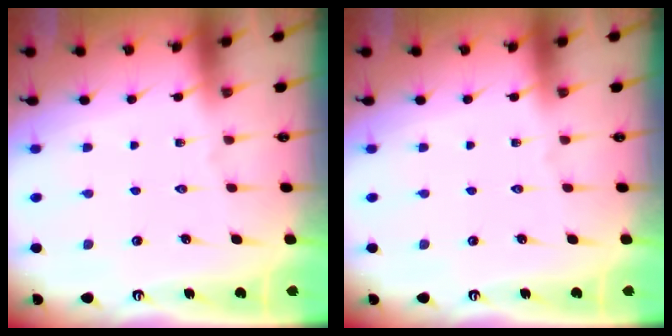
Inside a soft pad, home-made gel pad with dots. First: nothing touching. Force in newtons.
{"total": 0.0}